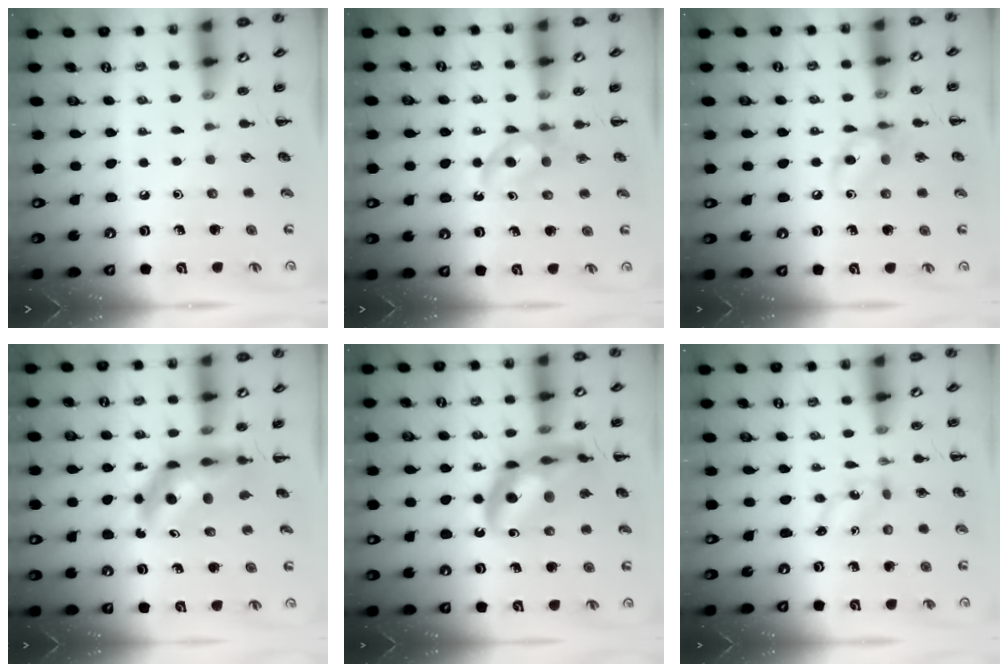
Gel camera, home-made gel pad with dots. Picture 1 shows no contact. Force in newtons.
{"total": 4.0, "press": 3.9, "slide": 1.1}
{"total": 9.7, "press": 9.6, "slide": 1.3}
{"total": 6.1, "press": 6.0, "slide": 1.5}
{"total": 16.9, "press": 16.4, "slide": 4.1}
{"total": 1.1, "press": 1.1, "slide": 0.1}